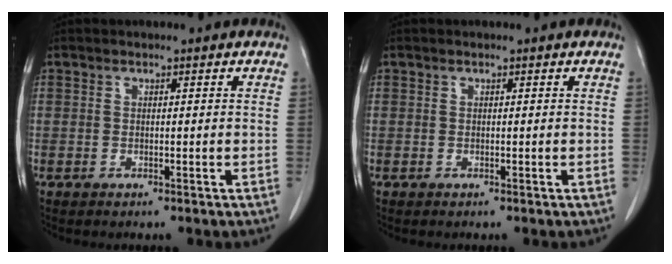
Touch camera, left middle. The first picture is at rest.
{"total": 0.0}